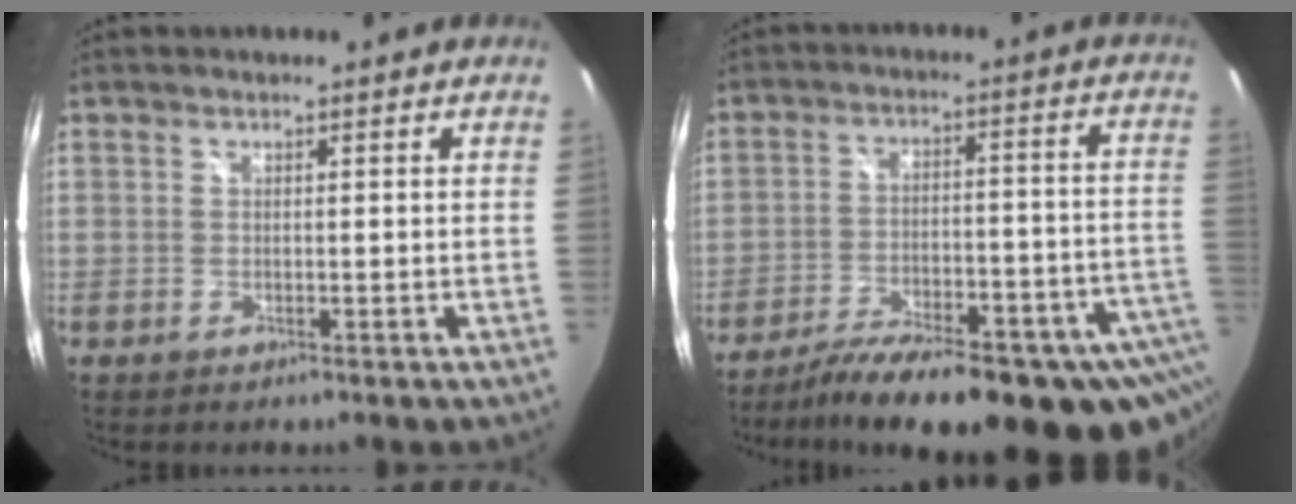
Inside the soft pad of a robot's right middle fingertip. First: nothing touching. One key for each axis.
{"total": 27.8, "fx": -20.8, "fy": 8.5, "fz": 16.3, "tx": -0.232, "ty": -0.037, "tz": -0.272}